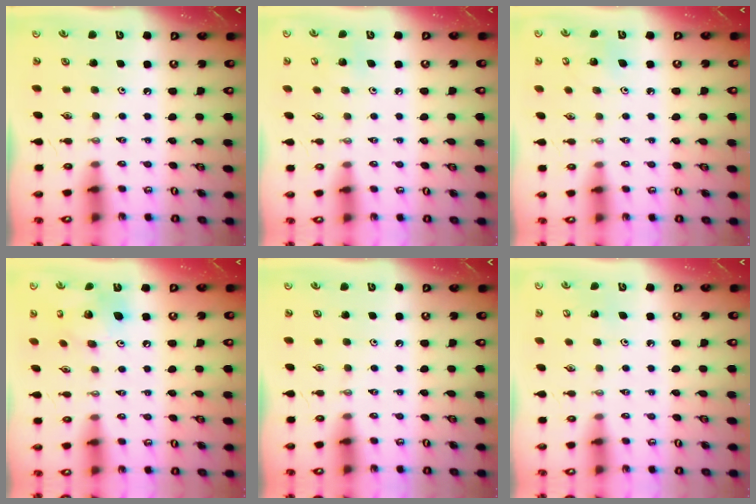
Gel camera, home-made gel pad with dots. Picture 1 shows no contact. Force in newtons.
{"total": 4.5, "press": 4.5, "slide": 0.3}
{"total": 5.5, "press": 5.5, "slide": 0.4}
{"total": 13.4, "press": 13.3, "slide": 1.6}
{"total": 0.0}
{"total": 3.3, "press": 3.3, "slide": 0.3}